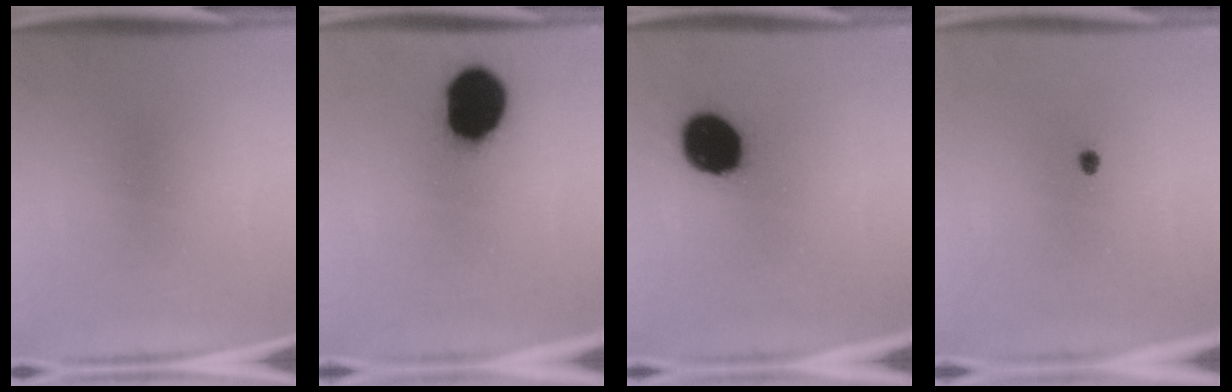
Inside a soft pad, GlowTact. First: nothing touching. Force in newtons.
{"total": 17.6}
{"total": 15.8}
{"total": 1.0}